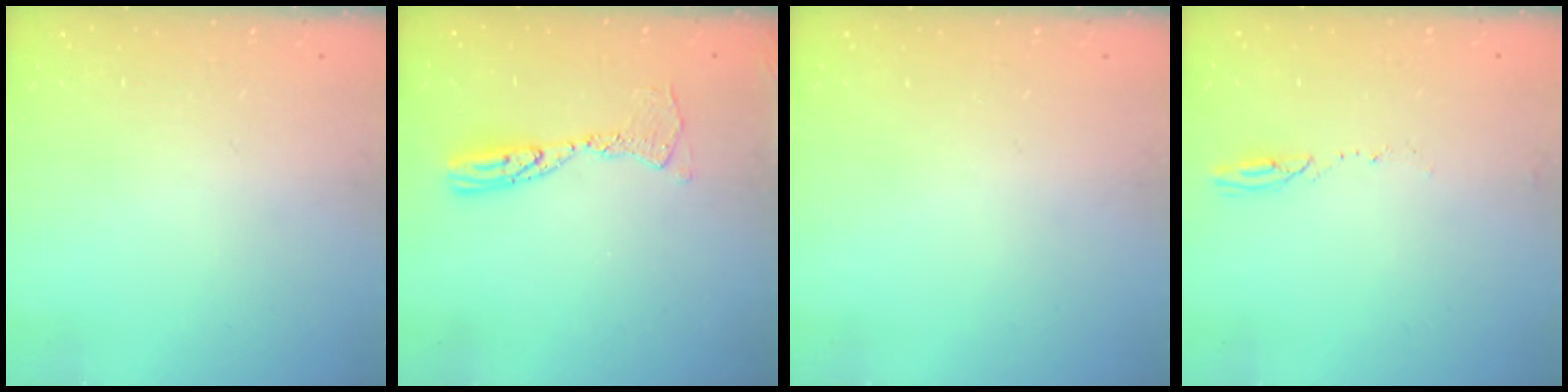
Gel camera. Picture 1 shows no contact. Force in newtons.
{"total": 10.3, "press": 10.3, "slide": 1.0}
{"total": 0.0}
{"total": 4.7, "press": 4.7, "slide": 0.5}